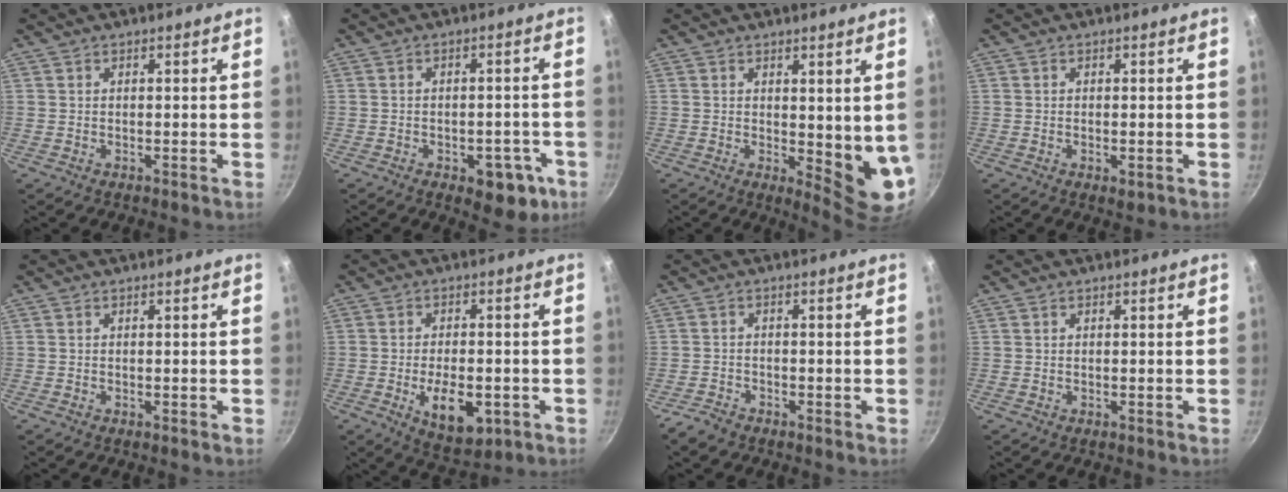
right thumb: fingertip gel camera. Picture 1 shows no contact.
{"total": 8.9, "force": [-3.8, 5.1, 6.3], "torque": [-0.040, 0.019, -0.039]}
{"total": 8.0, "force": [1.2, 3.0, 7.3], "torque": [-0.081, -0.025, 0.023]}
{"total": 2.1, "force": [-0.6, 0.9, 1.8], "torque": [-0.028, -0.005, -0.008]}
{"total": 0.0}
{"total": 10.4, "force": [-3.1, 5.5, 8.3], "torque": [-0.108, 0.002, -0.036]}
{"total": 3.0, "force": [-2.4, 1.4, 0.9], "torque": [-0.023, 0.022, -0.045]}
{"total": 0.0}